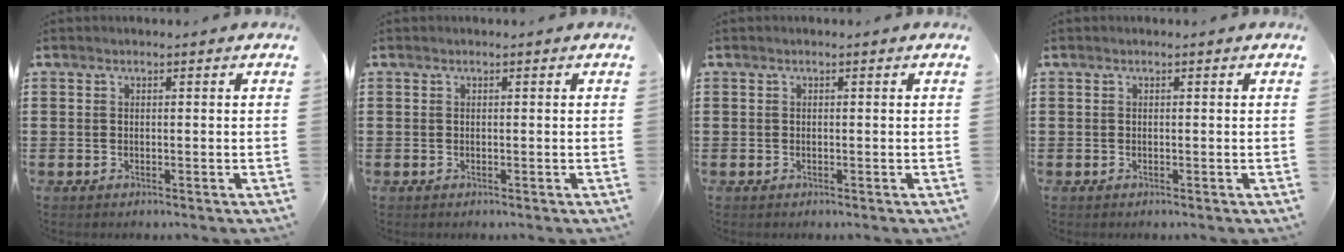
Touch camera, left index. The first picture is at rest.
{"total": 0.0}
{"total": 0.0}
{"total": 0.0}